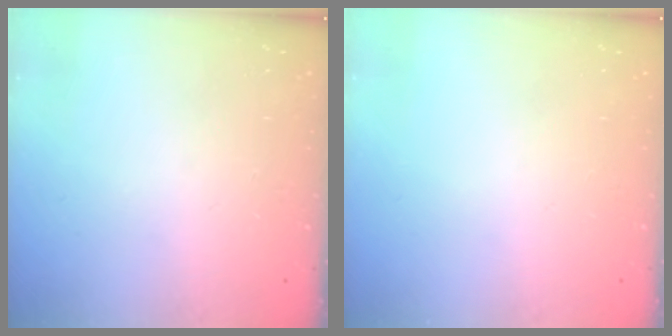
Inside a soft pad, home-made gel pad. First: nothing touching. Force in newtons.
{"total": 0.0}